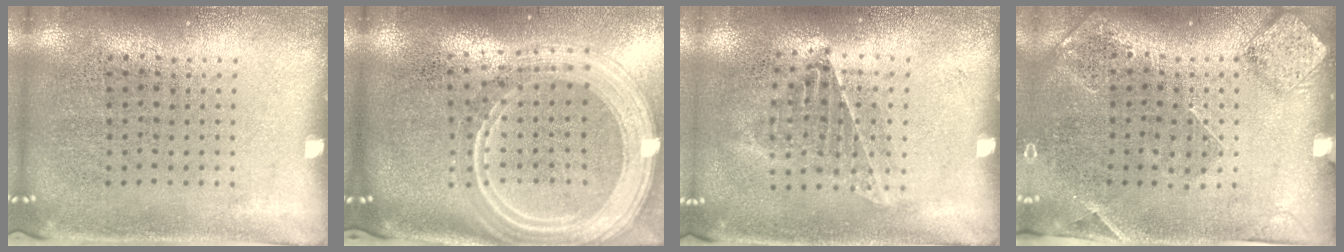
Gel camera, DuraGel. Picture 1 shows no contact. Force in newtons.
{"total": 3.0, "press": 2.4, "slide": 1.7}
{"total": 1.0, "press": 0.9, "slide": 0.3}
{"total": 1.5, "press": 1.4, "slide": 0.6}